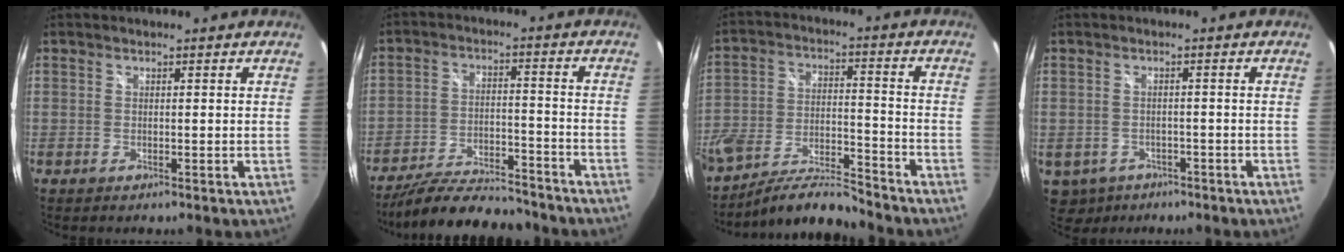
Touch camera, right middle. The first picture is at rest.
{"total": 15.7, "force": [-13.9, 3.7, 6.1], "torque": [-0.127, -0.007, -0.210]}
{"total": 10.9, "force": [-9.5, 2.6, 4.7], "torque": [-0.097, -0.002, -0.170]}
{"total": 8.0, "force": [-4.0, 6.2, 3.1], "torque": [-0.083, -0.017, -0.047]}